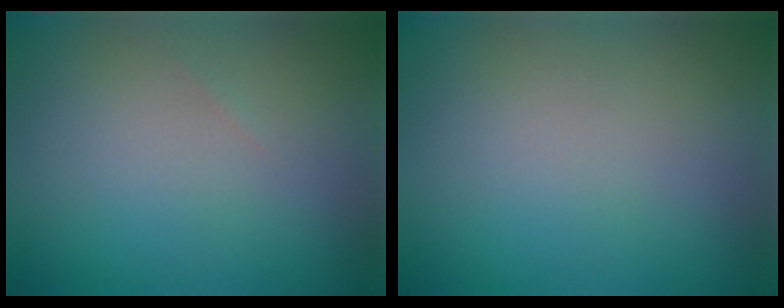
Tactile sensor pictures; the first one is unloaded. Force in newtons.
{"total": 0.0}